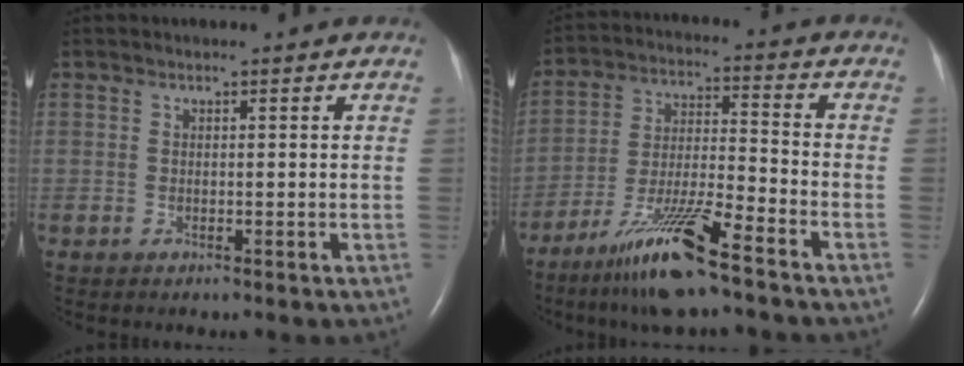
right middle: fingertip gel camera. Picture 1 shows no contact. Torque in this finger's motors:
{"motor_torque": [1.18, -0.96, 0.28, 0.11]}